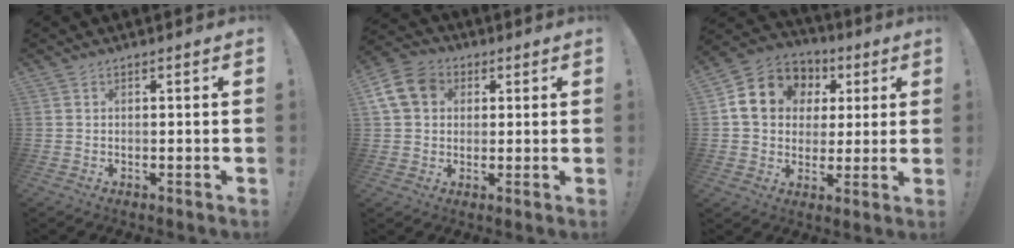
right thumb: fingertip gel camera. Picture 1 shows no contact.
{"total": 11.7, "force": [3.5, 9.5, 5.9], "torque": [-0.107, 0.000, 0.072]}
{"total": 13.9, "force": [4.0, 11.7, 6.3], "torque": [-0.100, -0.003, 0.087]}